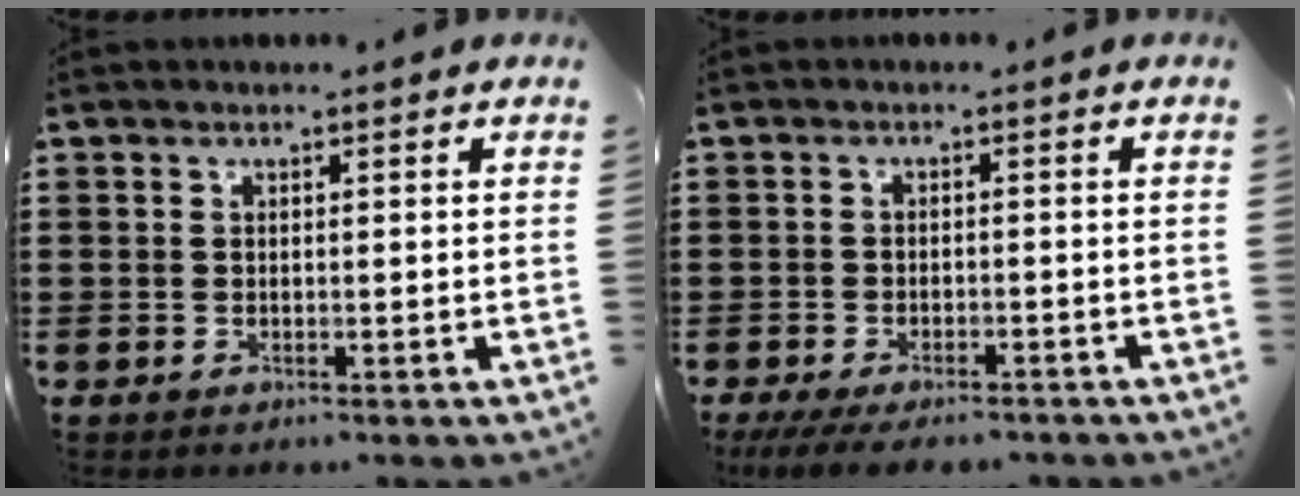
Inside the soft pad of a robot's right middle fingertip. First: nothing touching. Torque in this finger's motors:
{"motor_torque": [1.21, -0.78, 0.21, 0.16]}